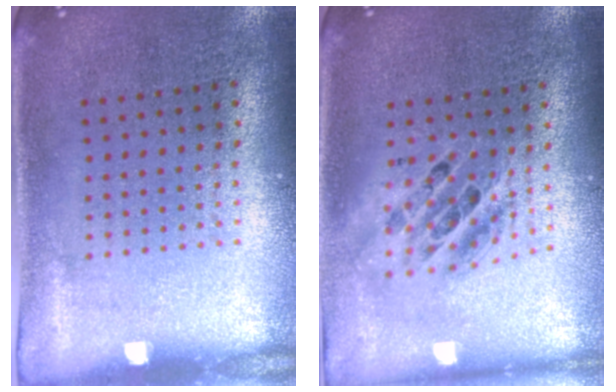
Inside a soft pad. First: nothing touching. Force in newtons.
{"total": 1.7, "press": 1.4, "slide": 0.9}